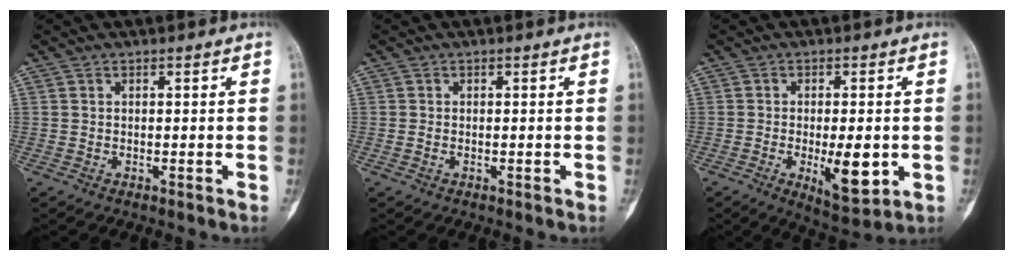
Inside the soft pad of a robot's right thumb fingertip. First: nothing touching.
{"total": 0.5, "force": [-0.1, 0.3, 0.4], "torque": [-0.013, -0.001, -0.001]}
{"total": 9.2, "force": [-1.8, 3.6, 8.2], "torque": [-0.114, -0.015, -0.018]}